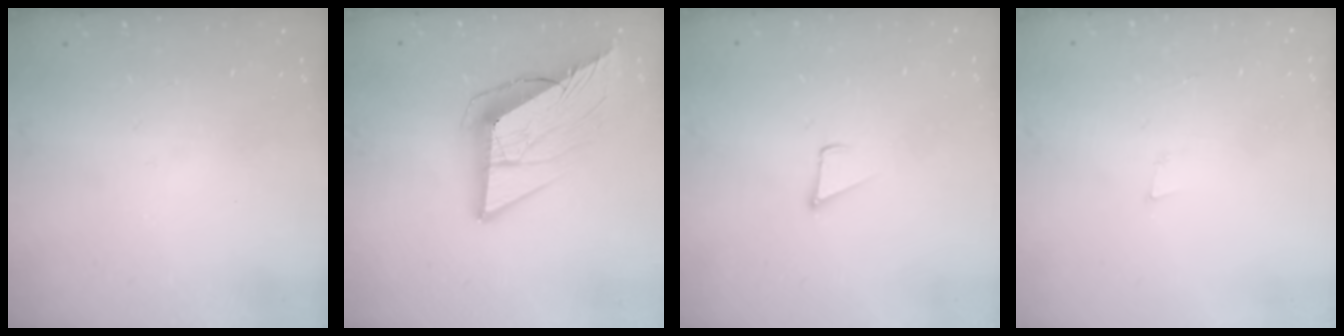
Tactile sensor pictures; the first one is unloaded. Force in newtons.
{"total": 14.7, "press": 14.6, "slide": 1.7}
{"total": 2.8, "press": 2.8, "slide": 0.2}
{"total": 3.4, "press": 2.2, "slide": 2.6}